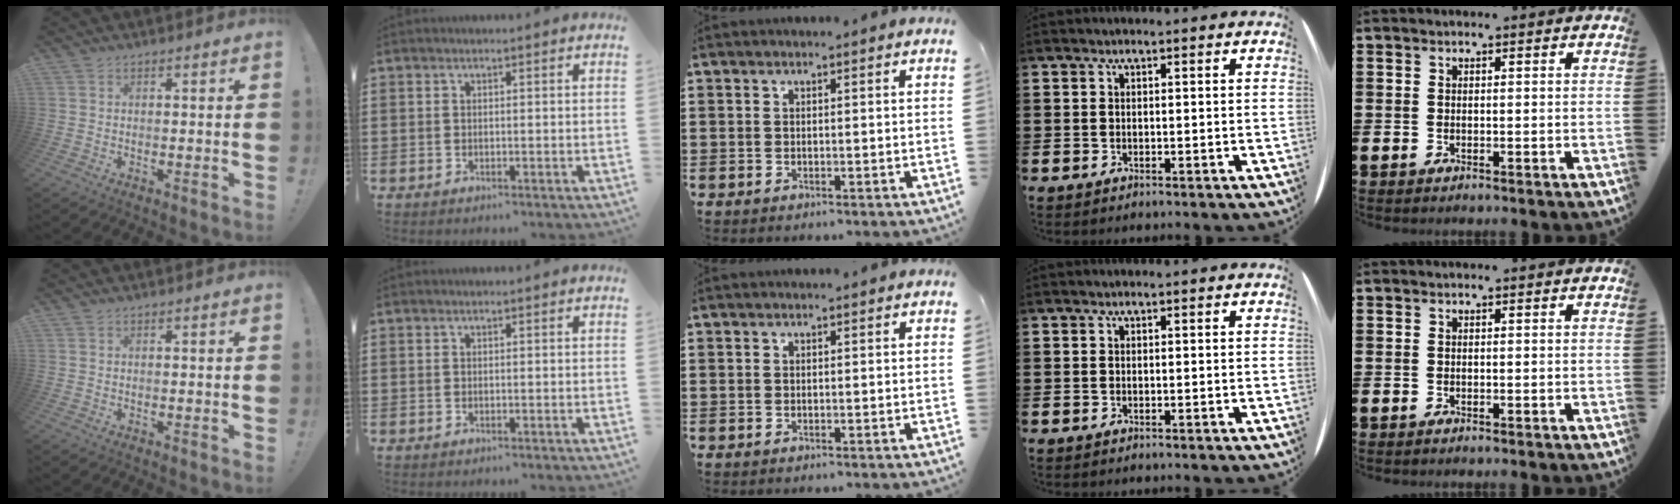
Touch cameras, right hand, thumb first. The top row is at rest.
{}